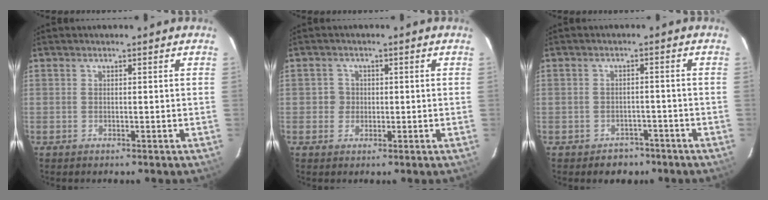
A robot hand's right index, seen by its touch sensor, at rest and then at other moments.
{"total": 2.1, "force": [-0.1, 2.1, 0.4], "torque": [-0.002, 0.005, -0.003]}
{"total": 3.4, "force": [-2.3, 2.4, 0.7], "torque": [-0.009, 0.011, -0.027]}